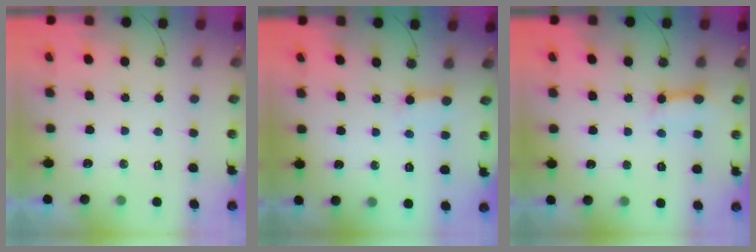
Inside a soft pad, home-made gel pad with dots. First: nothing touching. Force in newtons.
{"total": 3.1, "press": 3.0, "slide": 0.6}
{"total": 5.9, "press": 5.9, "slide": 0.3}